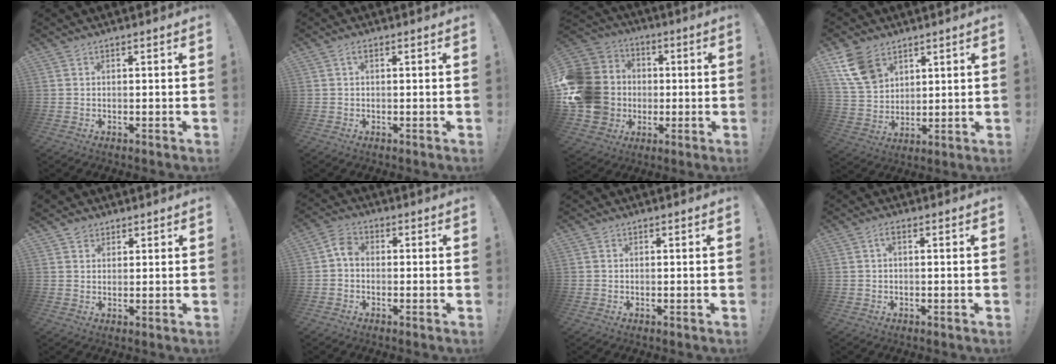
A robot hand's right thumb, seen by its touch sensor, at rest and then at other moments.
{"total": 1.1, "force": [0.1, 0.4, 1.1], "torque": [-0.025, 0.005, 0.002]}
{"total": 19.2, "force": [-1.2, 16.8, 9.1], "torque": [-0.174, 0.016, 0.013]}
{"total": 12.7, "force": [6.9, 8.9, 5.9], "torque": [-0.096, -0.025, 0.141]}
{"total": 2.7, "force": [2.0, 1.8, 0.3], "torque": [0.004, -0.009, 0.034]}
{"total": 4.3, "force": [-0.7, 3.1, 3.0], "torque": [-0.058, 0.014, -0.011]}
{"total": 0.0}
{"total": 1.8, "force": [-0.2, 0.5, 1.7], "torque": [-0.034, 0.008, -0.005]}